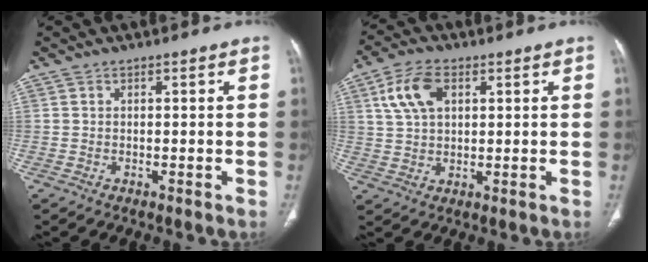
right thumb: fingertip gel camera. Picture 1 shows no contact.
{"total": 8.4, "force": [3.1, 5.0, 6.0], "torque": [-0.116, 0.003, 0.060]}